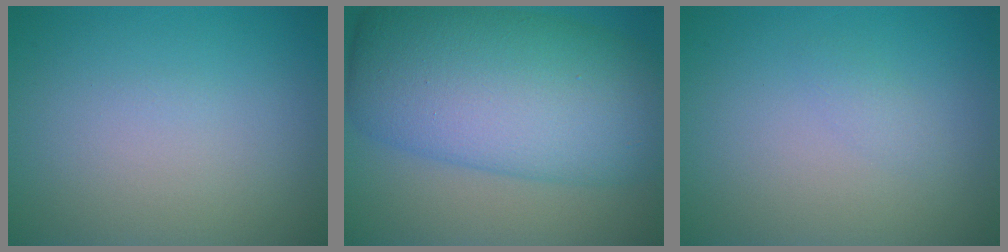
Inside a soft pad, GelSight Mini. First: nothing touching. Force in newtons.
{"total": 13.3, "press": 13.3, "slide": 0.3}
{"total": 0.8, "press": 0.8, "slide": 0.0}